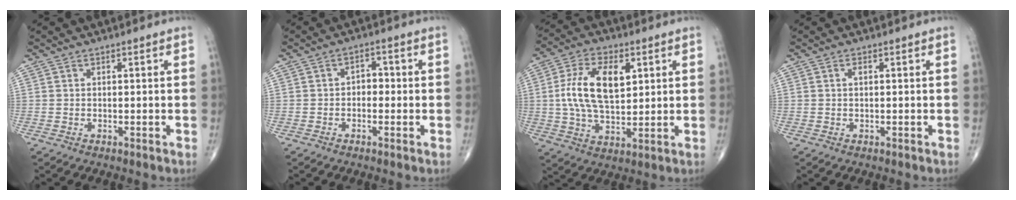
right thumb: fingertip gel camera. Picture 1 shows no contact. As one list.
[{"total": 2.9, "force": [-0.4, 2.0, 2.0], "torque": [-0.008, 0.014, -0.015]}, {"total": 13.6, "force": [2.7, 7.3, 11.1], "torque": [-0.202, -0.001, 0.051]}, {"total": 0.8, "force": [0.2, 0.3, 0.7], "torque": [-0.011, 0.001, 0.000]}]